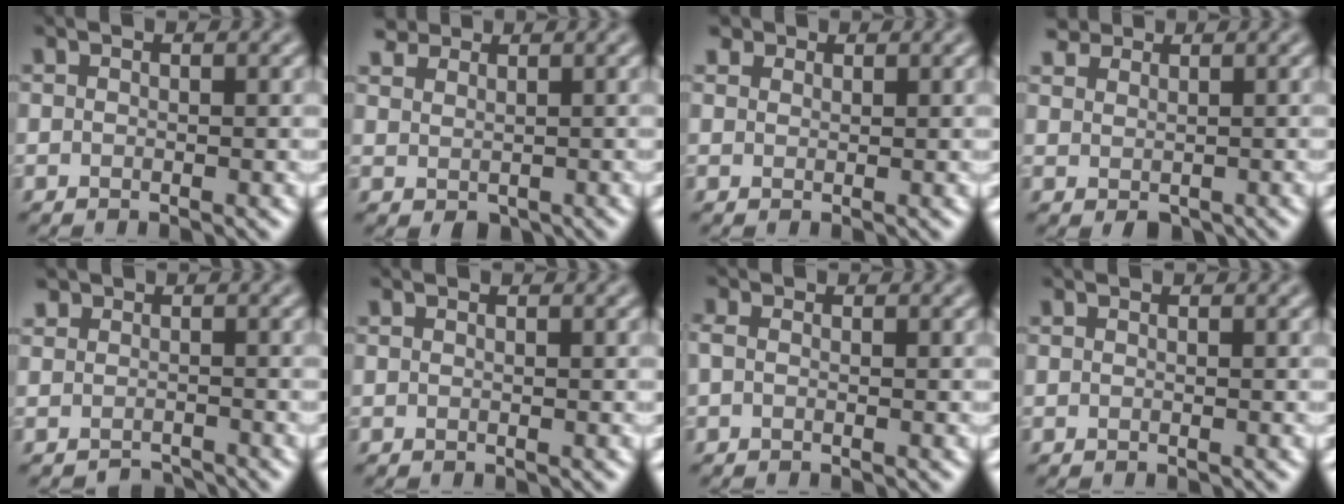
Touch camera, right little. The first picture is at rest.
{"total": 3.1, "force": [2.1, 2.1, 1.0], "torque": [-0.022, 0.002, 0.034]}
{"total": 1.7, "force": [1.4, 0.9, 0.4], "torque": [-0.008, -0.005, 0.026]}
{"total": 2.7, "force": [1.7, 1.9, 0.9], "torque": [-0.017, 0.000, 0.029]}
{"total": 1.5, "force": [-1.1, 1.1, -0.1], "torque": [0.015, 0.002, -0.025]}
{"total": 0.0}
{"total": 0.9, "force": [-0.3, 0.5, 0.7], "torque": [-0.017, -0.005, -0.009]}
{"total": 0.0}